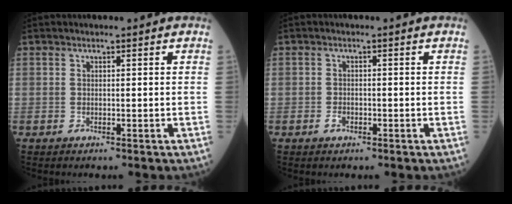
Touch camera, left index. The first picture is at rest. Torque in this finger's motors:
{"motor_torque": [0.06, 0.12, -0.01, 0.00]}